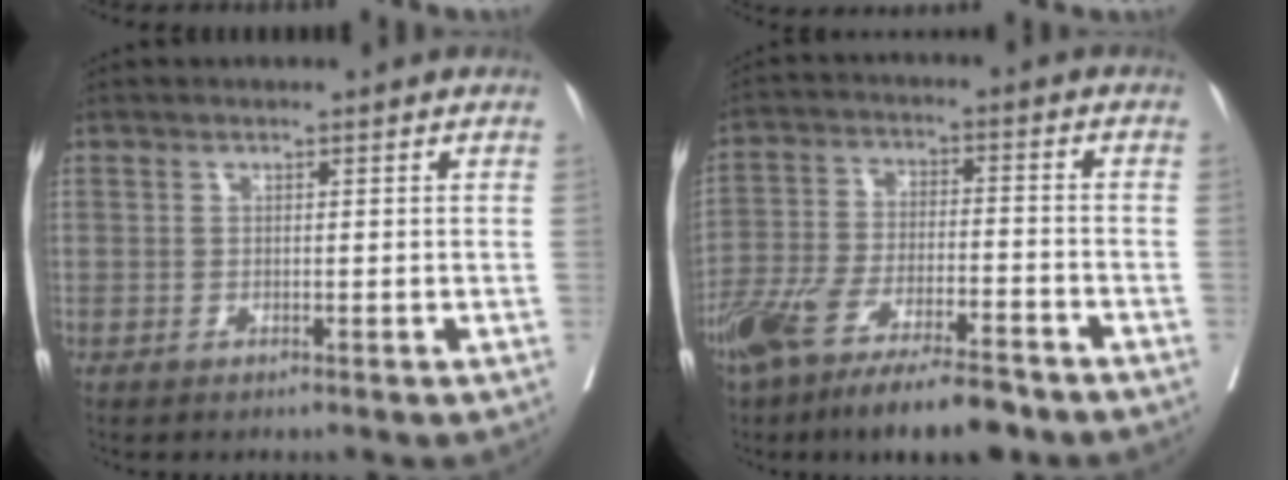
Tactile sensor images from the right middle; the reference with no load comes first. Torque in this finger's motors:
{"motor_torque": [0.51, -0.38, 0.30, 0.15]}